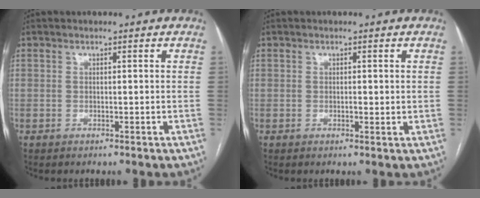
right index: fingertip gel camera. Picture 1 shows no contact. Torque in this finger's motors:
{"motor_torque": [0.54, 0.64, 0.13, 0.08]}